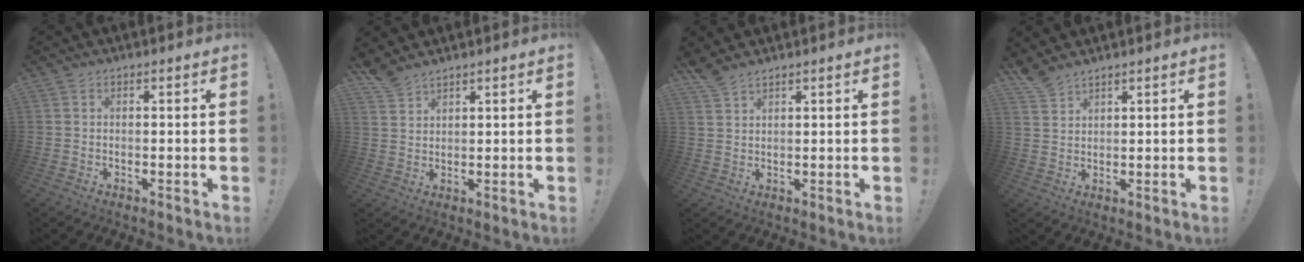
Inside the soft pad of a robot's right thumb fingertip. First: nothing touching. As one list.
[{"total": 4.2, "force": [3.8, 1.1, 1.3], "torque": [-0.020, -0.027, 0.072]}, {"total": 3.2, "force": [2.9, 0.4, 1.2], "torque": [-0.022, -0.019, 0.054]}, {"total": 4.1, "force": [3.8, 0.9, 1.4], "torque": [-0.021, -0.028, 0.071]}]